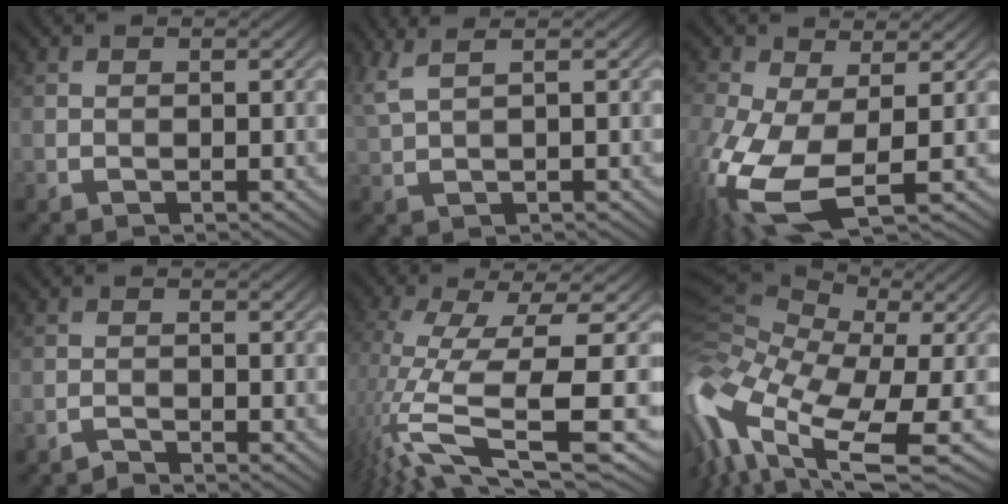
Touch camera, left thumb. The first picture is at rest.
{"total": 3.4, "force": [2.2, 0.8, 2.5], "torque": [-0.047, 0.015, 0.040]}
{"total": 12.3, "force": [-3.8, 5.6, 10.2], "torque": [-0.266, -0.030, -0.065]}
{"total": 1.3, "force": [-1.3, -0.1, -0.1], "torque": [0.002, 0.003, -0.032]}
{"total": 12.7, "force": [-2.7, 3.4, 11.9], "torque": [-0.256, -0.013, -0.036]}
{"total": 16.0, "force": [-5.4, 7.5, 13.1], "torque": [-0.327, -0.006, -0.091]}